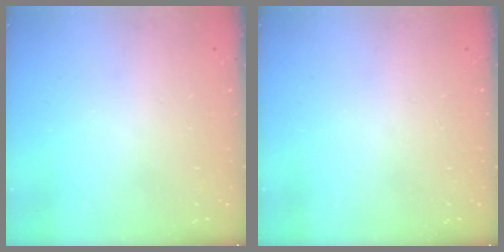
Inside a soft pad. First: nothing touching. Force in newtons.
{"total": 0.0}